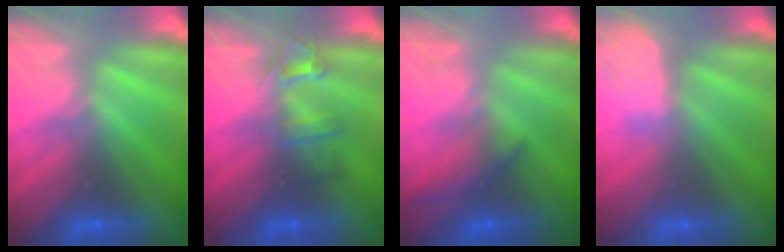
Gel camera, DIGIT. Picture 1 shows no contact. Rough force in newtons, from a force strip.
{"total": 2.4}
{"total": 1.9}
{"total": 2.9}